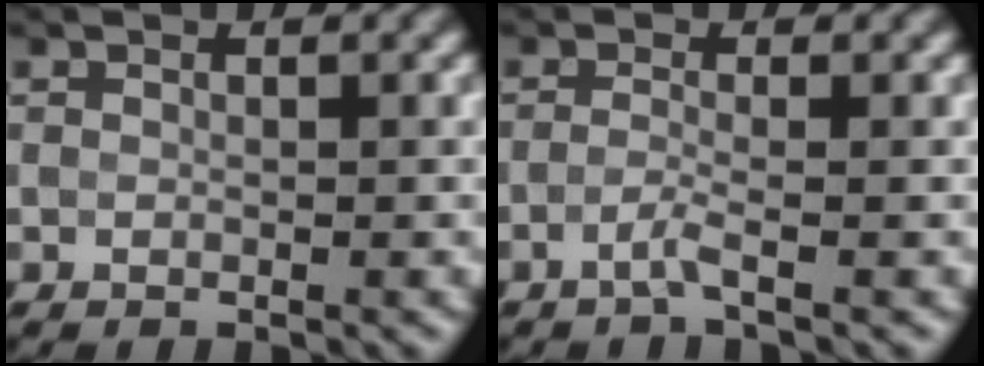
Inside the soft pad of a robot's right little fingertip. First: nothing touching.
{"total": 1.2, "force": [-1.1, -0.1, 0.4], "torque": [-0.010, 0.001, -0.029]}